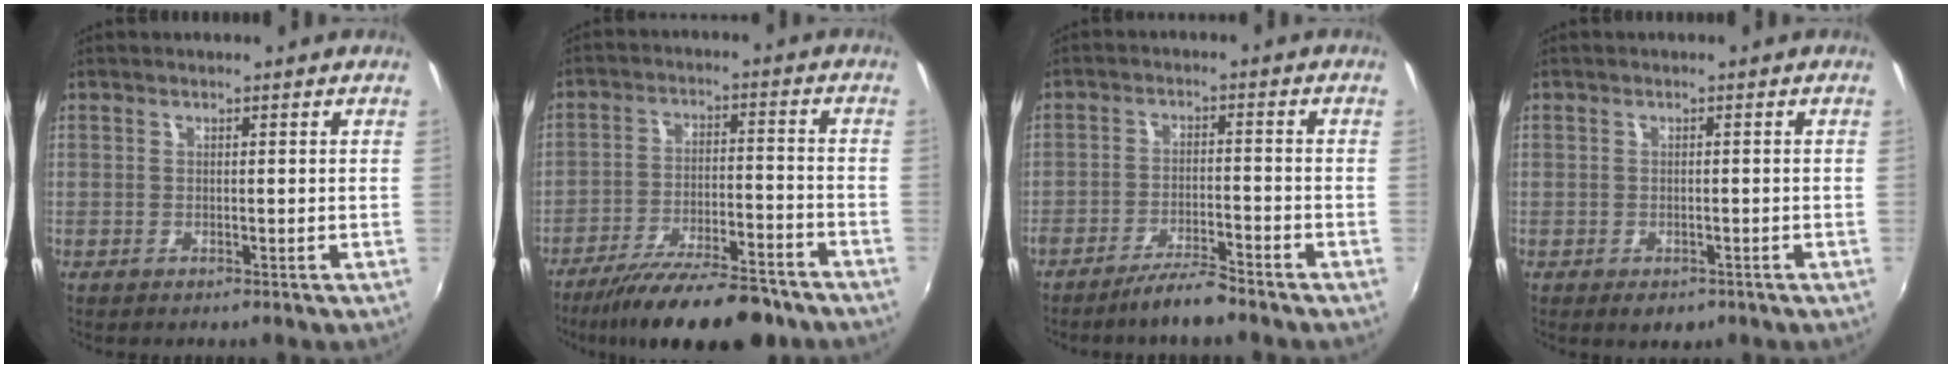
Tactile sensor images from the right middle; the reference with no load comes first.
{"total": 17.0, "force": [-14.0, 3.7, 9.0], "torque": [-0.168, -0.023, -0.213]}
{"total": 6.1, "force": [-5.3, 0.5, 3.0], "torque": [-0.070, -0.001, -0.092]}
{"total": 2.6, "force": [-1.5, 1.7, 1.2], "torque": [-0.022, -0.005, -0.019]}